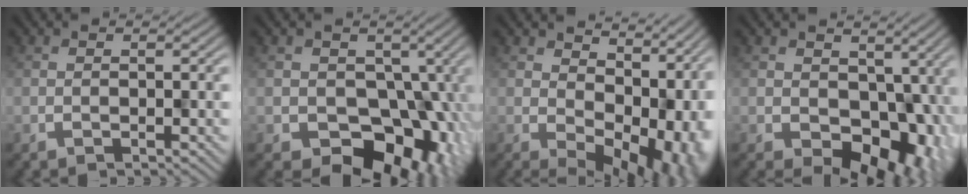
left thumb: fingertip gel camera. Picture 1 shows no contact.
{"total": 11.1, "force": [-3.0, 9.0, 5.8], "torque": [-0.055, -0.017, -0.052]}
{"total": 14.4, "force": [1.5, 9.3, 10.9], "torque": [-0.121, -0.041, 0.072]}
{"total": 9.3, "force": [-1.5, 6.7, 6.4], "torque": [-0.086, -0.032, -0.017]}